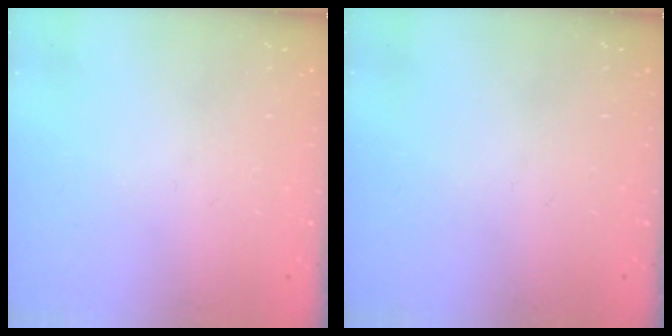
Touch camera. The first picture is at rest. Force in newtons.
{"total": 0.0}